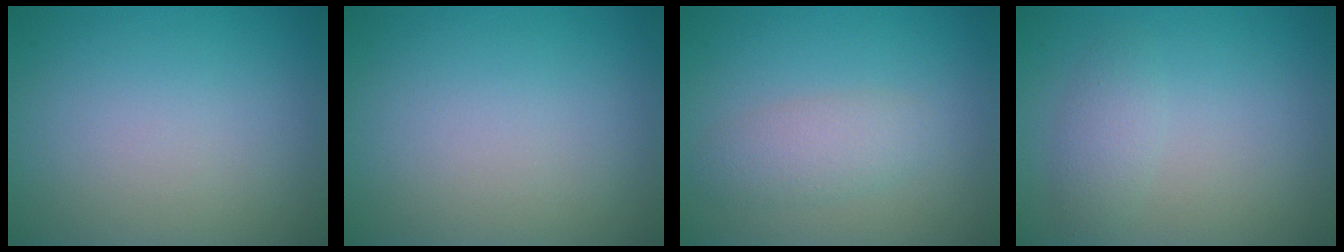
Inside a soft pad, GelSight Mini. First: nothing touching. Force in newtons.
{"total": 0.0}
{"total": 2.5, "press": 2.5, "slide": 0.1}
{"total": 1.8, "press": 1.8, "slide": 0.1}